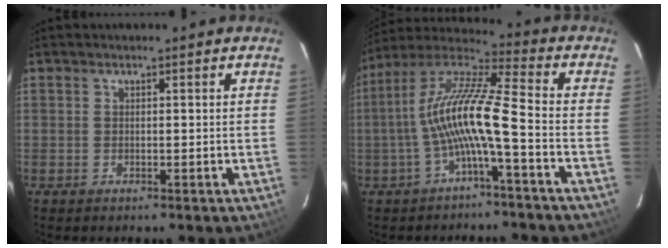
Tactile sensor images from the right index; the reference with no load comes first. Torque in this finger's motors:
{"motor_torque": [1.63, -0.51, 1.05, 0.21]}